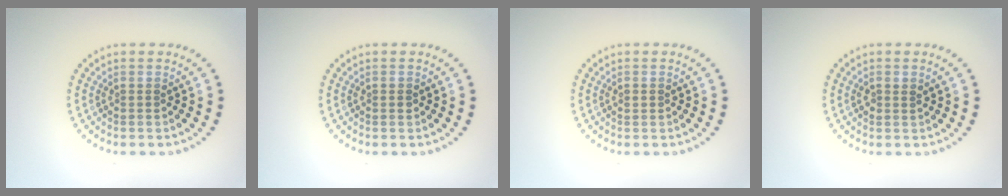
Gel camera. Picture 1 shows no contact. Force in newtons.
{"total": 0.7, "press": 0.7, "slide": 0.1}
{"total": 0.9, "press": 0.9, "slide": 0.0}
{"total": 0.9, "press": 0.9, "slide": 0.3}